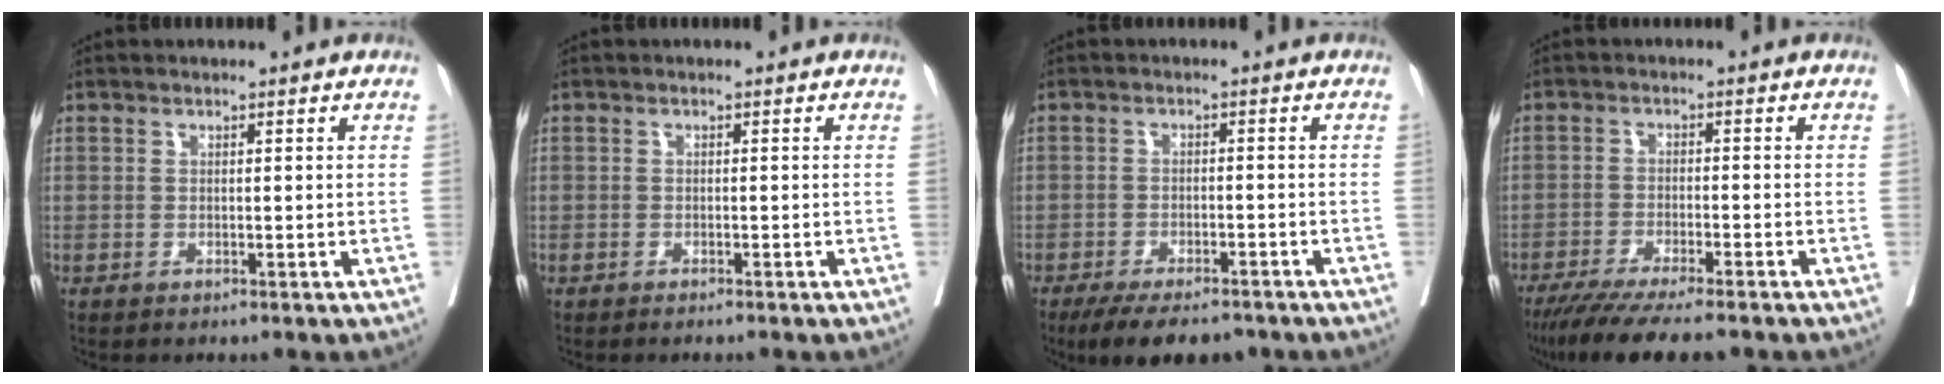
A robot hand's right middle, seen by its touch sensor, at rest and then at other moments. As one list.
[{"total": 1.4, "force": [-1.2, 0.2, 0.6], "torque": [-0.011, -0.003, -0.016]}, {"total": 9.8, "force": [-8.0, 3.2, 4.8], "torque": [-0.065, -0.007, -0.117]}, {"total": 11.2, "force": [-9.4, 0.6, 6.2], "torque": [-0.083, -0.025, -0.145]}]